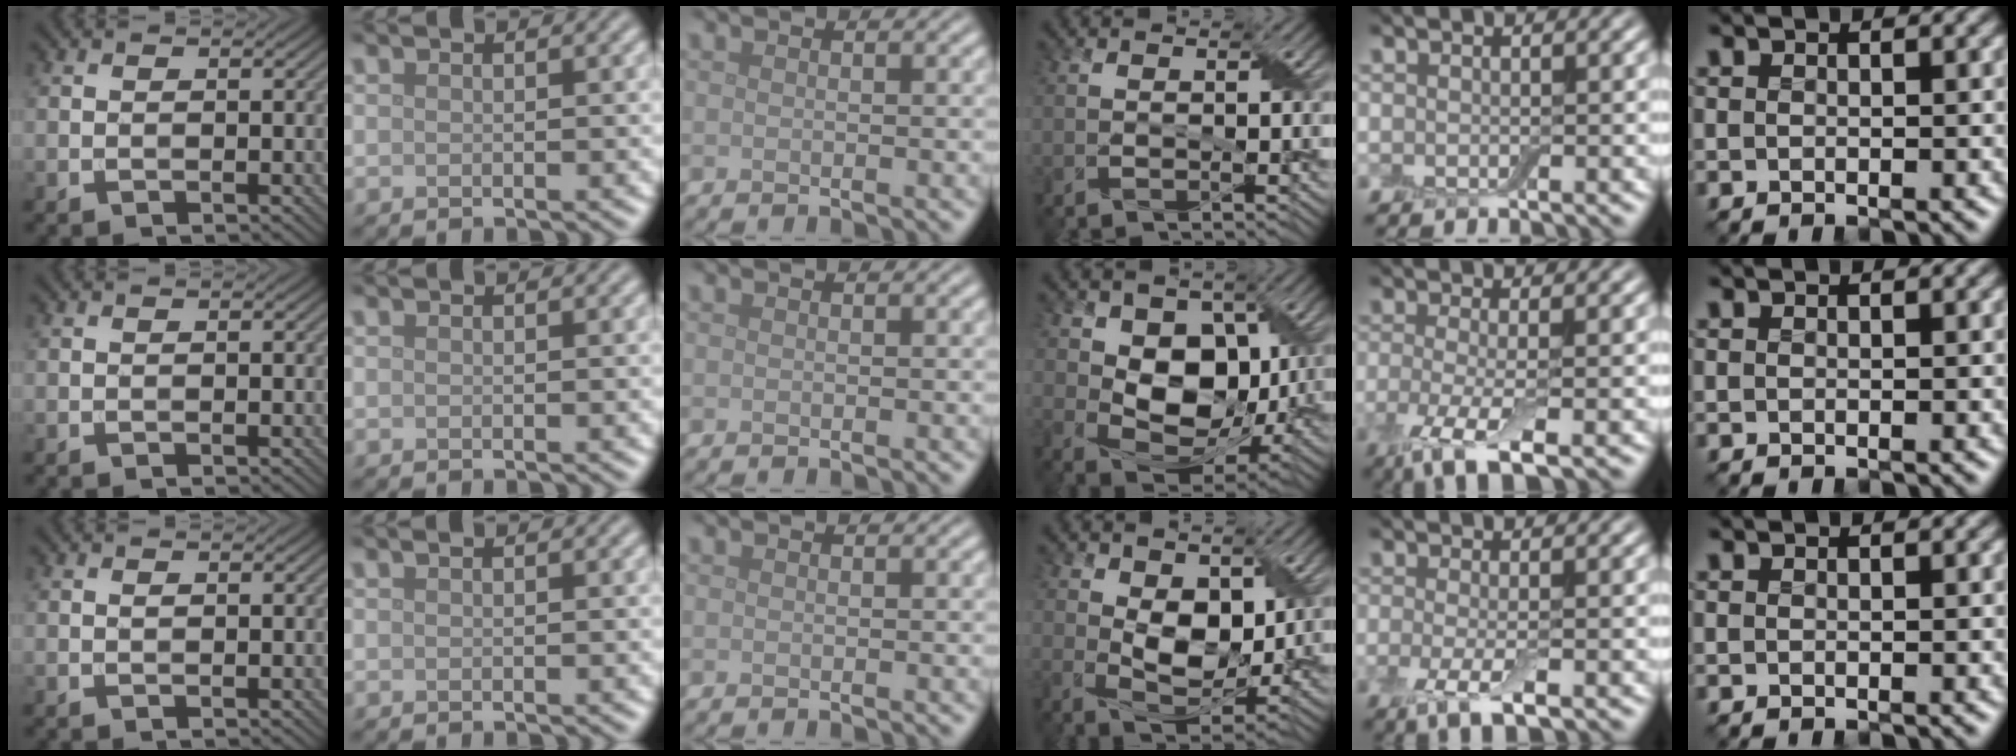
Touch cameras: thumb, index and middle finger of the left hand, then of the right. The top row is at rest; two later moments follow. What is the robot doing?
{"motion": "peel", "object": "small bumper sticker"}